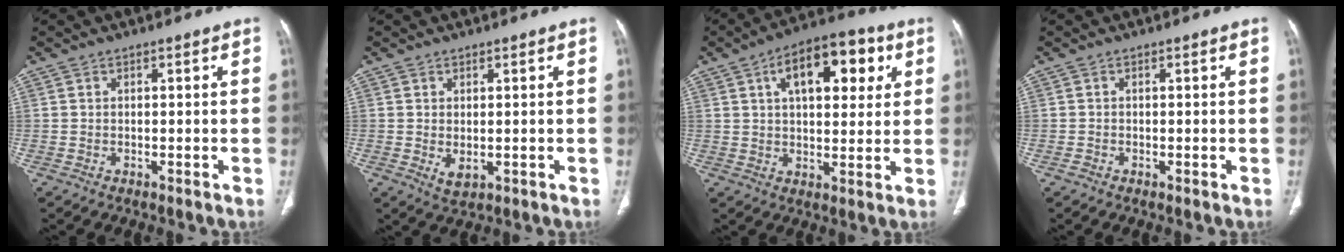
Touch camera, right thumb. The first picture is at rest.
{"total": 2.7, "force": [-0.2, 1.5, 2.3], "torque": [-0.037, -0.007, 0.007]}
{"total": 15.2, "force": [5.5, 7.6, 11.9], "torque": [-0.140, 0.007, 0.080]}
{"total": 0.7, "force": [-0.3, 0.4, 0.4], "torque": [-0.006, -0.001, -0.007]}